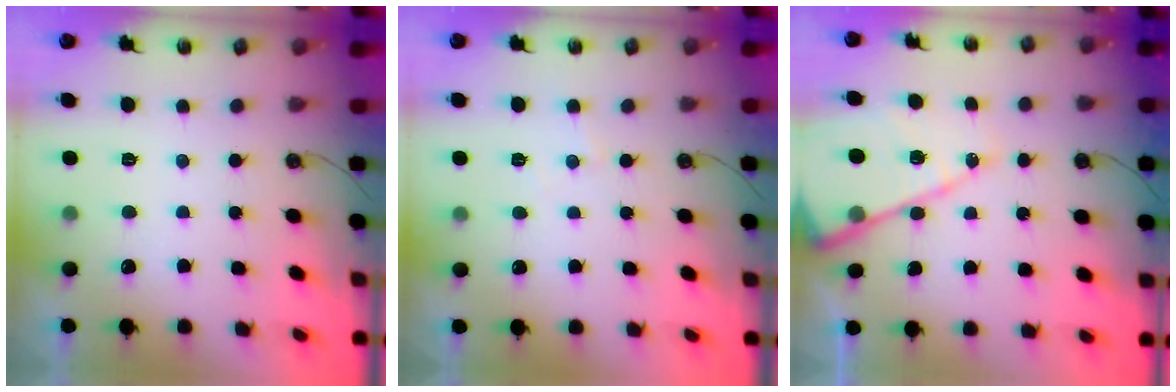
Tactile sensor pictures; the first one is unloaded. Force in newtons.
{"total": 4.0, "press": 3.9, "slide": 0.6}
{"total": 16.6, "press": 16.5, "slide": 1.7}